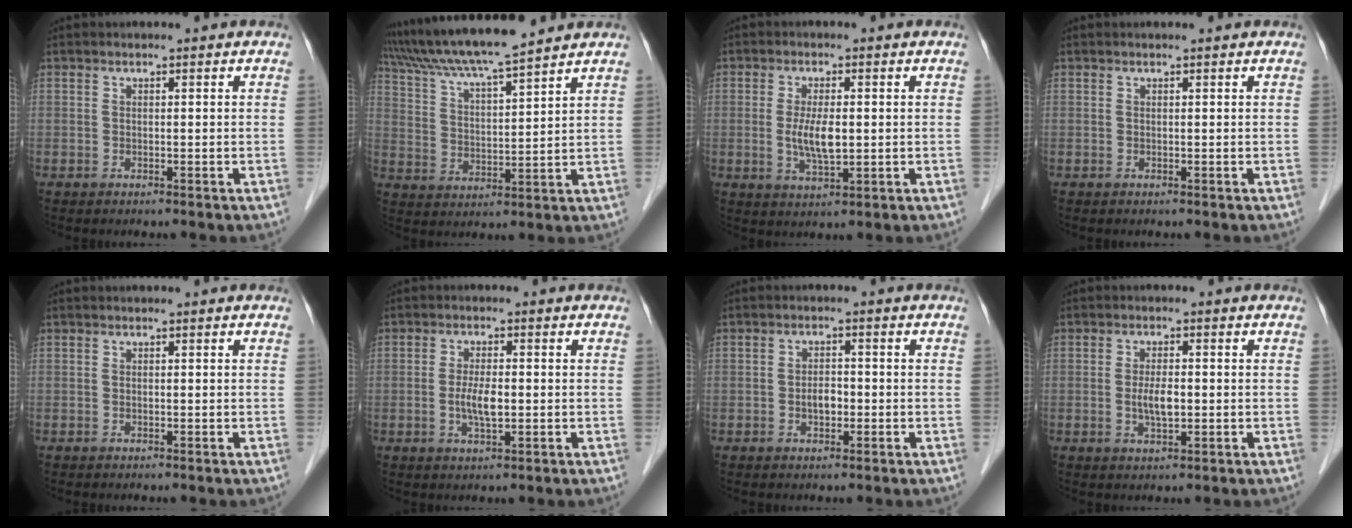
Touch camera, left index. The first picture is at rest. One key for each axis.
{"total": 13.6, "fx": 12.2, "fy": -0.5, "fz": 6.0, "tx": -0.119, "ty": 0.019, "tz": 0.213}
{"total": 5.1, "fx": -0.1, "fy": 1.5, "fz": 4.9, "tx": -0.100, "ty": -0.010, "tz": 0.001}
{"total": 0.7, "fx": 0.6, "fy": 0.0, "fz": 0.2, "tx": -0.006, "ty": 0.006, "tz": 0.010}
{"total": 0.0}
{"total": 3.9, "fx": -0.6, "fy": 1.1, "fz": 3.7, "tx": -0.076, "ty": -0.003, "tz": -0.010}
{"total": 2.6, "fx": -0.7, "fy": 1.5, "fz": 2.0, "tx": -0.033, "ty": 0.004, "tz": -0.011}
{"total": 3.6, "fx": -0.4, "fy": 1.2, "fz": 3.3, "tx": -0.066, "ty": -0.003, "tz": -0.007}